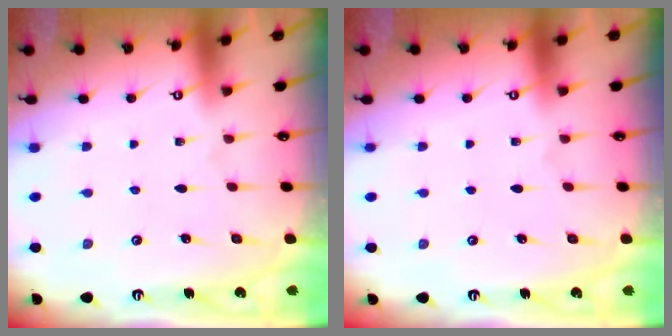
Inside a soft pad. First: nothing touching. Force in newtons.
{"total": 0.0}